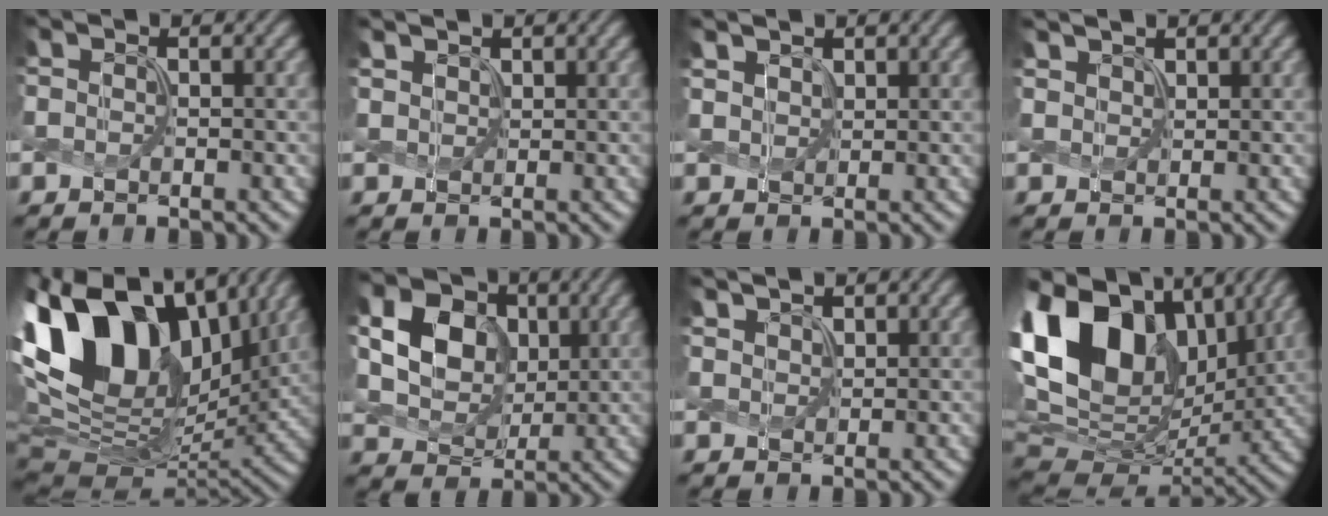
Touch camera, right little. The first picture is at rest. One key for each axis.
{"total": 1.5, "fx": 1.3, "fy": 0.7, "fz": 0.3, "tx": -0.014, "ty": 0.002, "tz": 0.033}
{"total": 2.2, "fx": 1.8, "fy": 1.1, "fz": 0.6, "tx": -0.027, "ty": 0.000, "tz": 0.043}
{"total": 2.1, "fx": 1.9, "fy": 0.7, "fz": 0.5, "tx": -0.016, "ty": 0.000, "tz": 0.040}
{"total": 18.6, "fx": 7.4, "fy": 12.0, "fz": 12.1, "tx": -0.258, "ty": 0.039, "tz": 0.137}
{"total": 10.2, "fx": 3.4, "fy": 8.0, "fz": 5.4, "tx": -0.132, "ty": 0.026, "tz": 0.067}
{"total": 2.7, "fx": 2.3, "fy": 1.1, "fz": 0.8, "tx": -0.028, "ty": 0.001, "tz": 0.046}
{"total": 18.3, "fx": 6.4, "fy": 12.3, "fz": 12.0, "tx": -0.258, "ty": 0.028, "tz": 0.117}